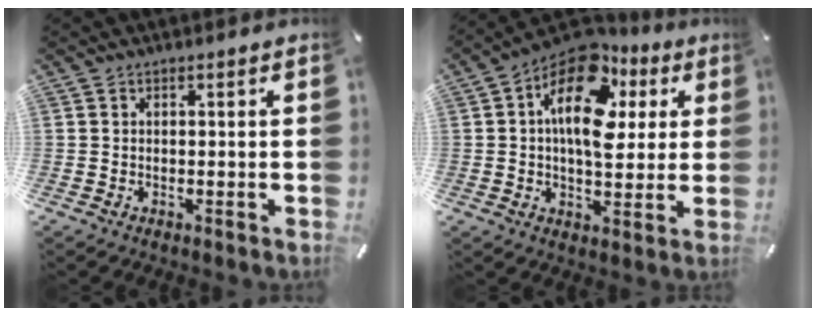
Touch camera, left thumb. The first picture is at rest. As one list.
[{"total": 17.3, "force": [5.3, 10.4, 12.7], "torque": [-0.217, -0.026, 0.090]}]